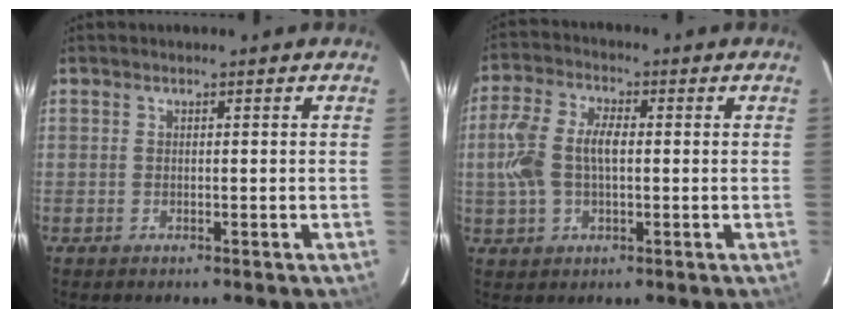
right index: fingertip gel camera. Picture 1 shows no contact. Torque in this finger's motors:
{"motor_torque": [0.12, 0.03, 0.49, 0.13]}